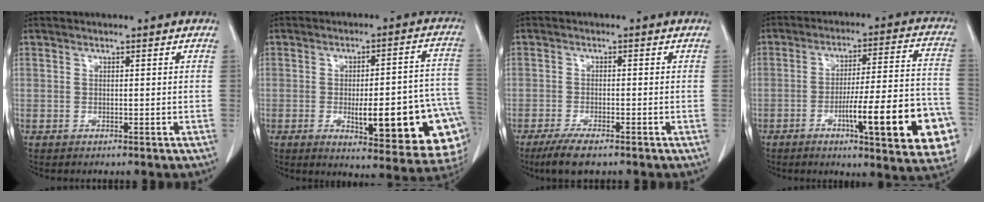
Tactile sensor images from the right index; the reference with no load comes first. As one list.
[{"total": 20.2, "force": [-5.3, 4.2, 19.0], "torque": [-0.156, 0.017, -0.049]}, {"total": 4.8, "force": [-3.4, 1.1, 3.1], "torque": [-0.064, -0.009, -0.059]}, {"total": 19.7, "force": [-7.2, 2.5, 18.2], "torque": [-0.187, 0.015, -0.091]}]